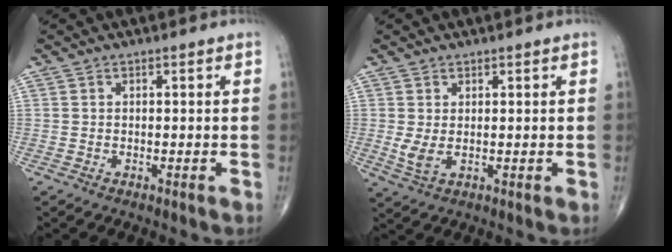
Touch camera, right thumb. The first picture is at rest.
{"total": 3.1, "force": [0.3, 1.6, 2.6], "torque": [-0.058, -0.006, 0.014]}